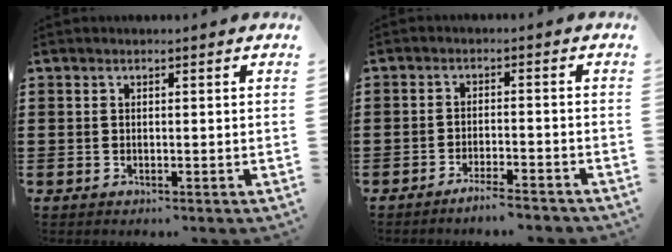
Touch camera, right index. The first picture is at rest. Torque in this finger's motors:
{"motor_torque": [0.44, 0.42, -0.25, -0.03]}